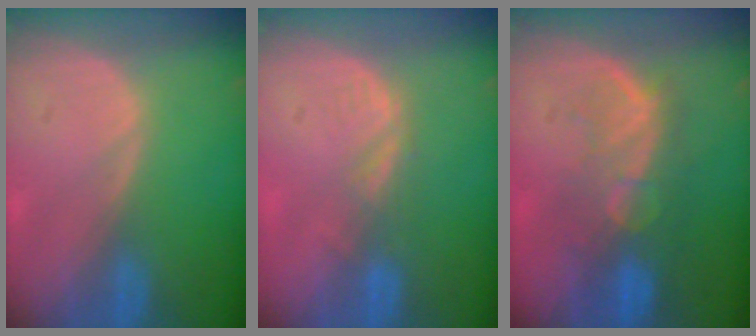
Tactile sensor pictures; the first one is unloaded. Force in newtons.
{"total": 2.8, "press": 2.2, "slide": 1.7}
{"total": 10.0, "press": 8.5, "slide": 5.3}